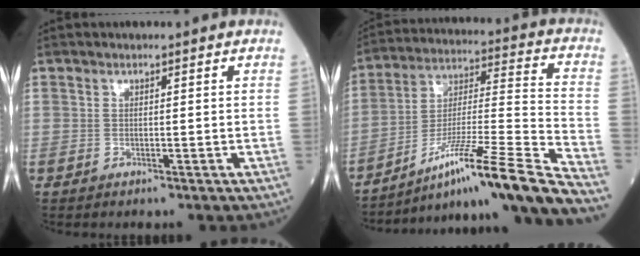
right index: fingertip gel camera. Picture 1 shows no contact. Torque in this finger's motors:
{"motor_torque": [-0.28, -0.85, 0.41, 0.09]}